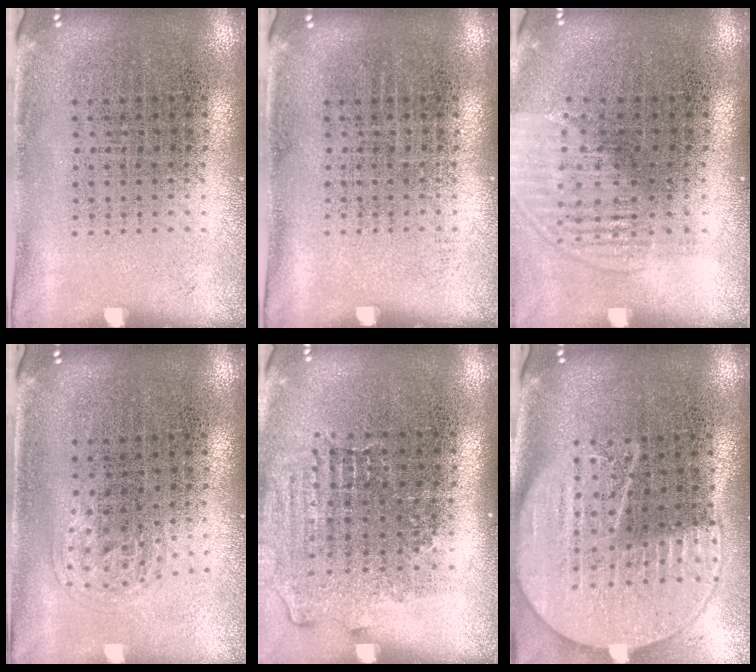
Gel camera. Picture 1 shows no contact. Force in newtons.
{"total": 0.0}
{"total": 1.4, "press": 1.3, "slide": 0.7}
{"total": 1.0, "press": 0.6, "slide": 0.8}
{"total": 1.4, "press": 1.2, "slide": 0.6}
{"total": 2.0, "press": 1.8, "slide": 0.9}